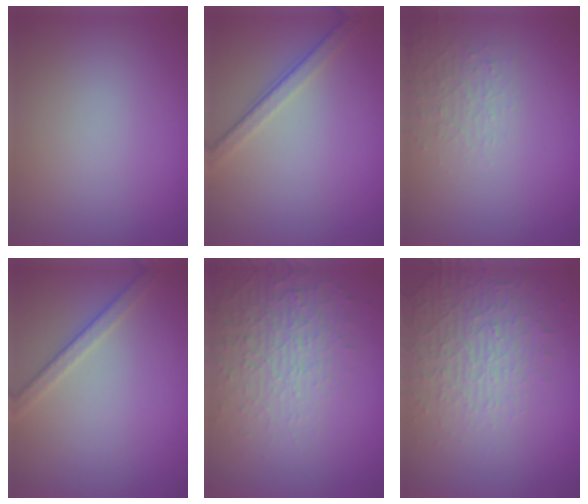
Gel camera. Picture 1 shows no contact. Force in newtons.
{"total": 3.5, "press": 2.4, "slide": 2.5}
{"total": 2.1, "press": 2.0, "slide": 0.5}
{"total": 2.6, "press": 2.5, "slide": 0.8}
{"total": 5.3, "press": 3.4, "slide": 4.1}
{"total": 4.5, "press": 3.1, "slide": 3.2}